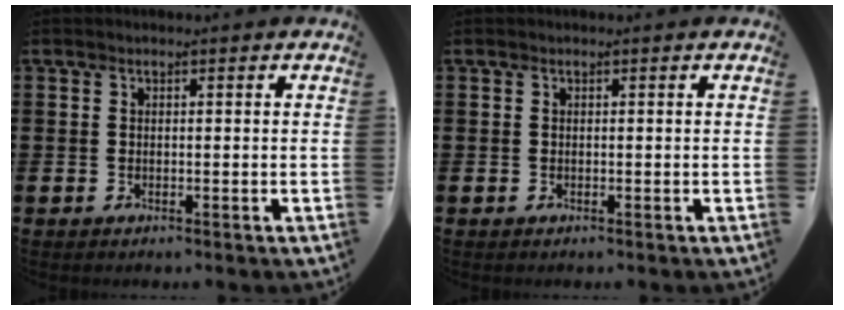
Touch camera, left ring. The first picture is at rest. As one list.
[{"total": 0.0}]